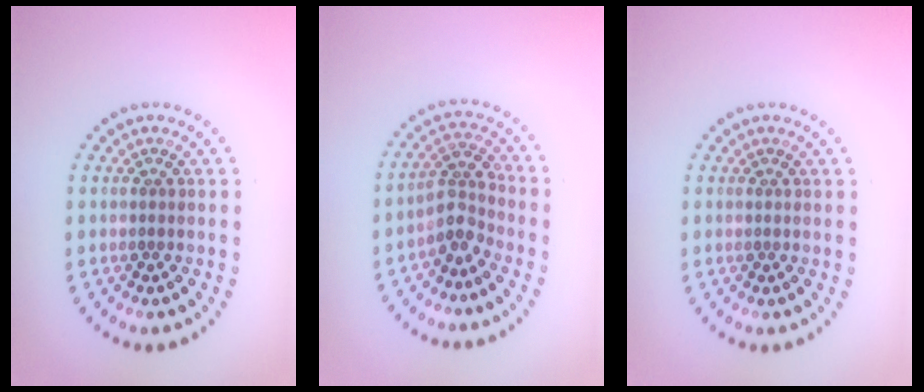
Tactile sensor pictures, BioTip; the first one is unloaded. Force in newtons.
{"total": 2.7, "press": 2.1, "slide": 1.8}
{"total": 0.0}